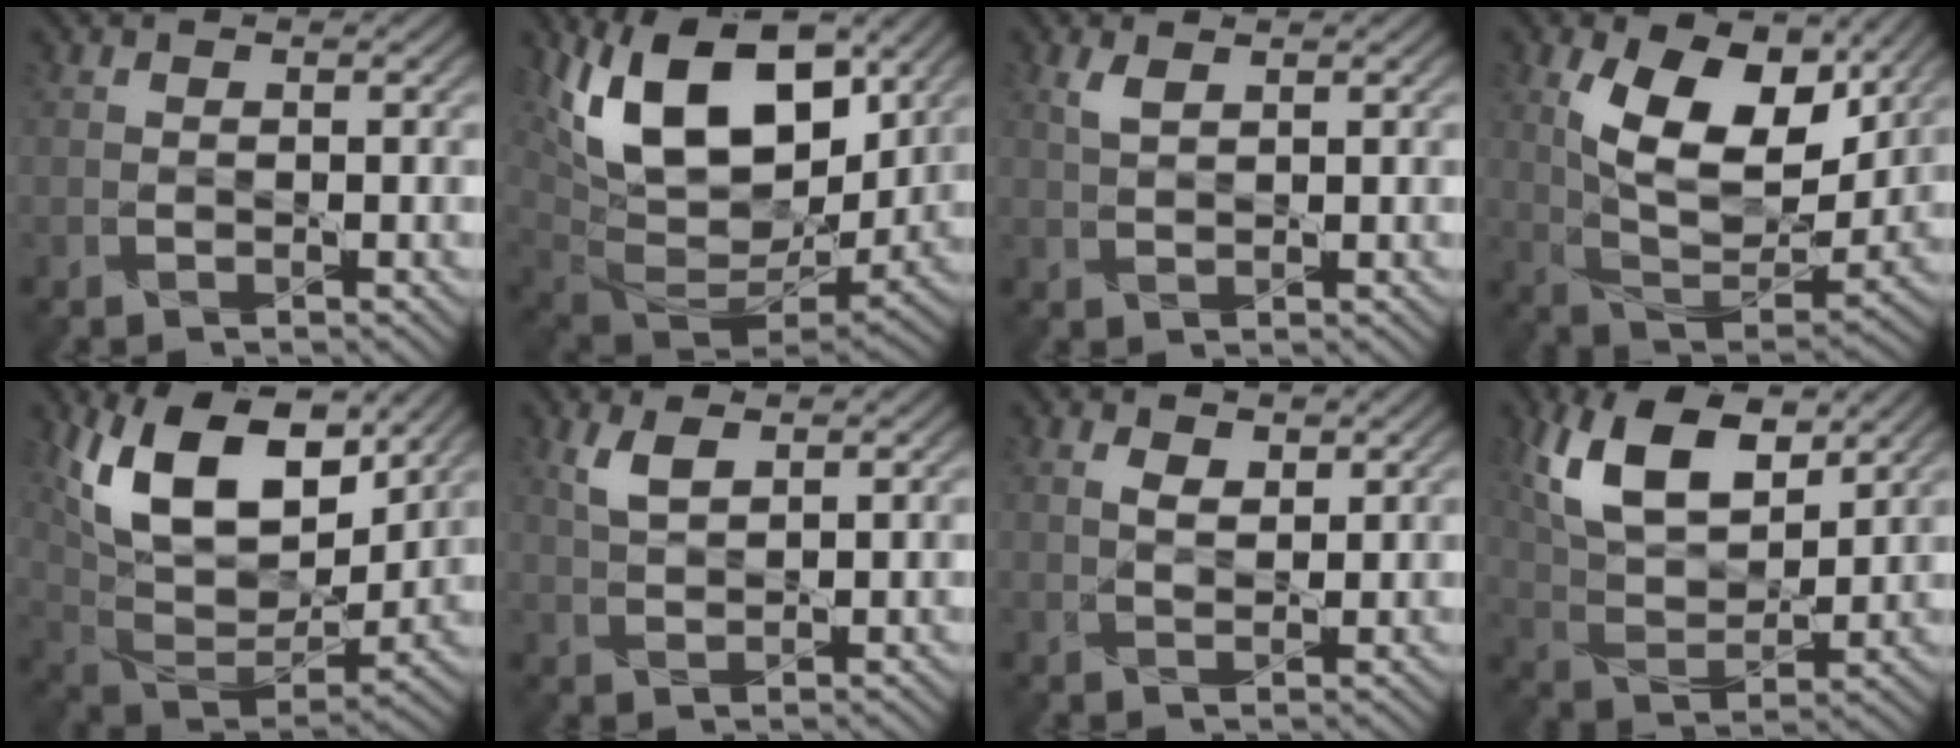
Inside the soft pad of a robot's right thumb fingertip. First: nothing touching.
{"total": 19.4, "force": [7.9, 10.9, 13.9], "torque": [-0.260, 0.029, 0.127]}
{"total": 1.9, "force": [1.3, 0.5, 1.3], "torque": [-0.038, 0.006, 0.027]}
{"total": 12.3, "force": [4.9, 6.6, 9.1], "torque": [-0.170, -0.007, 0.087]}
{"total": 15.8, "force": [8.6, 8.0, 10.6], "torque": [-0.220, 0.015, 0.138]}
{"total": 3.1, "force": [2.0, 1.1, 2.2], "torque": [-0.058, 0.003, 0.042]}
{"total": 2.0, "force": [1.3, 0.9, 1.2], "torque": [-0.030, -0.001, 0.026]}
{"total": 11.4, "force": [6.2, 5.5, 7.9], "torque": [-0.172, 0.008, 0.119]}